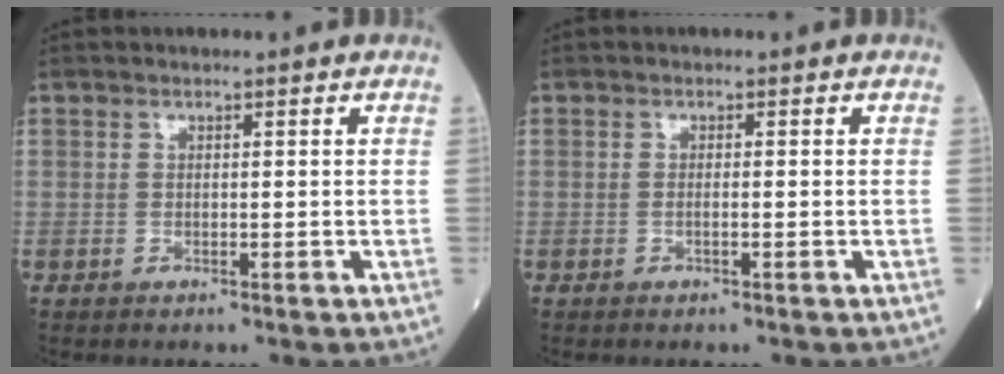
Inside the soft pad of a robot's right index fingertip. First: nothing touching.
{"total": 0.7, "force": [-0.2, 0.0, 0.7], "torque": [-0.014, 0.001, -0.005]}